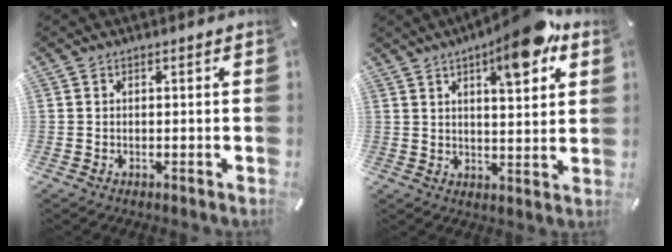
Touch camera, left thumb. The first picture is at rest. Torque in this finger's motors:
{"motor_torque": [1.19, 0.80, 1.43, -1.34, 0.34]}